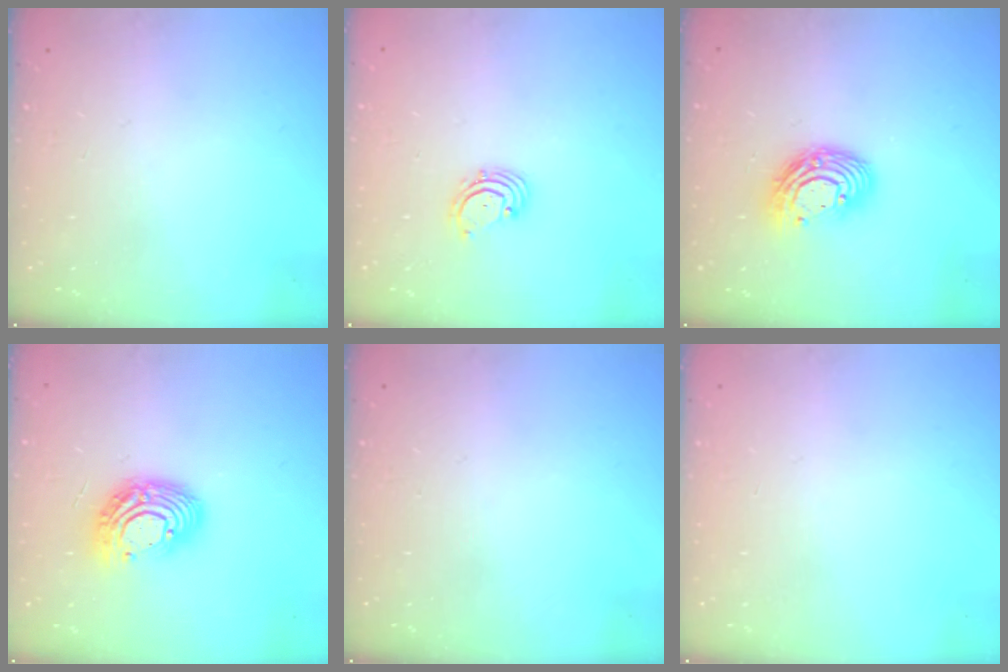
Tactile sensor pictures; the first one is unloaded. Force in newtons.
{"total": 2.2, "press": 2.1, "slide": 0.7}
{"total": 11.8, "press": 11.8, "slide": 0.8}
{"total": 12.3, "press": 12.3, "slide": 1.0}
{"total": 0.0}
{"total": 0.0}